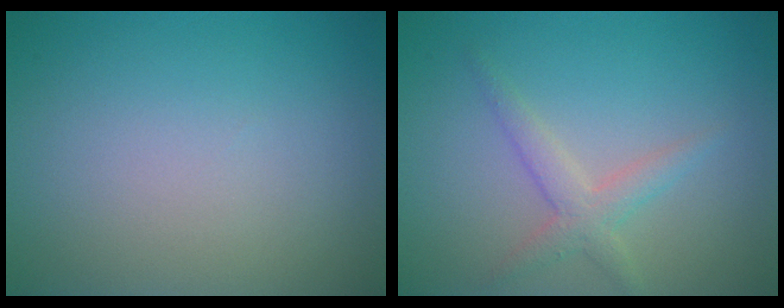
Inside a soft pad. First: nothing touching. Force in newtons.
{"total": 2.3, "press": 2.3, "slide": 0.1}